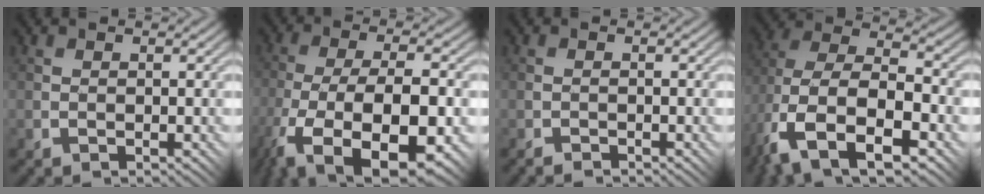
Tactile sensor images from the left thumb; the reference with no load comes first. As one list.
[{"total": 15.9, "force": [-8.8, 6.2, 11.7], "torque": [-0.224, -0.021, -0.141]}, {"total": 0.9, "force": [-0.9, -0.1, 0.0], "torque": [-0.002, 0.005, -0.020]}, {"total": 14.1, "force": [-6.7, 7.5, 9.9], "torque": [-0.223, -0.019, -0.124]}]